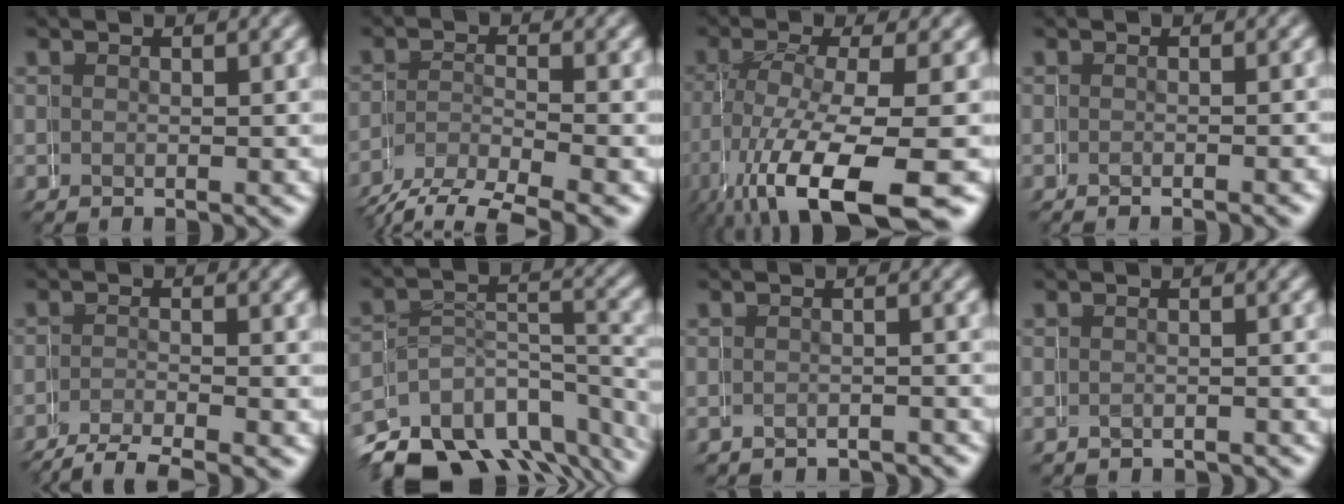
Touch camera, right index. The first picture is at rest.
{"total": 3.4, "force": [-2.3, 2.1, 1.6], "torque": [-0.033, -0.007, -0.037]}
{"total": 7.8, "force": [-3.5, 3.5, 6.1], "torque": [-0.121, -0.032, -0.026]}
{"total": 1.2, "force": [-1.1, -0.2, 0.4], "torque": [0.006, 0.007, -0.019]}
{"total": 4.1, "force": [-3.6, 1.8, 0.9], "torque": [-0.011, -0.009, -0.053]}
{"total": 10.4, "force": [-7.8, 6.1, 3.4], "torque": [-0.036, -0.033, -0.115]}
{"total": 2.1, "force": [-1.3, -0.1, -1.6], "torque": [0.027, 0.002, -0.020]}
{"total": 1.6, "force": [-0.6, -0.2, -1.5], "torque": [0.022, 0.003, -0.010]}